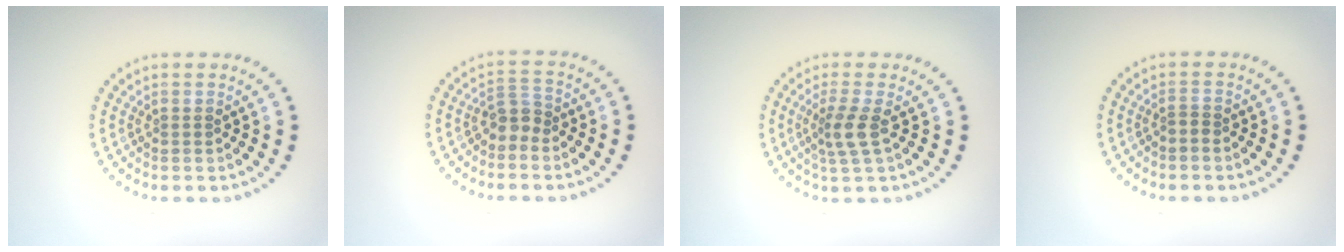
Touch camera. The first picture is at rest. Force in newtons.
{"total": 2.0, "press": 1.6, "slide": 1.2}
{"total": 2.5, "press": 1.9, "slide": 1.5}
{"total": 0.6, "press": 0.4, "slide": 0.4}